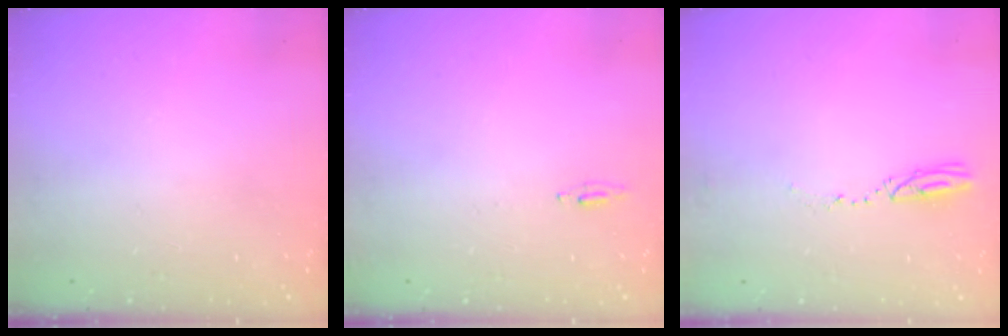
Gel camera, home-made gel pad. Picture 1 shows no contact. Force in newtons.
{"total": 4.6, "press": 4.4, "slide": 1.6}
{"total": 3.2, "press": 3.2, "slide": 0.4}